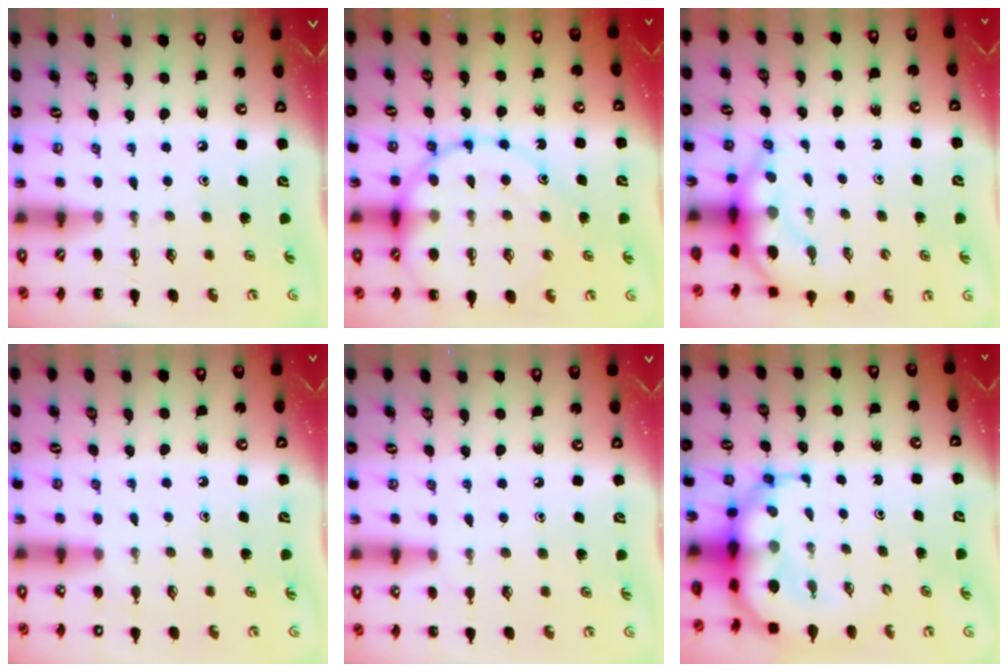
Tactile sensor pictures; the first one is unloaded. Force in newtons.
{"total": 17.5, "press": 17.2, "slide": 3.4}
{"total": 6.1, "press": 6.0, "slide": 0.8}
{"total": 6.8, "press": 6.6, "slide": 1.9}
{"total": 5.1, "press": 4.8, "slide": 1.7}
{"total": 9.4, "press": 9.0, "slide": 2.6}